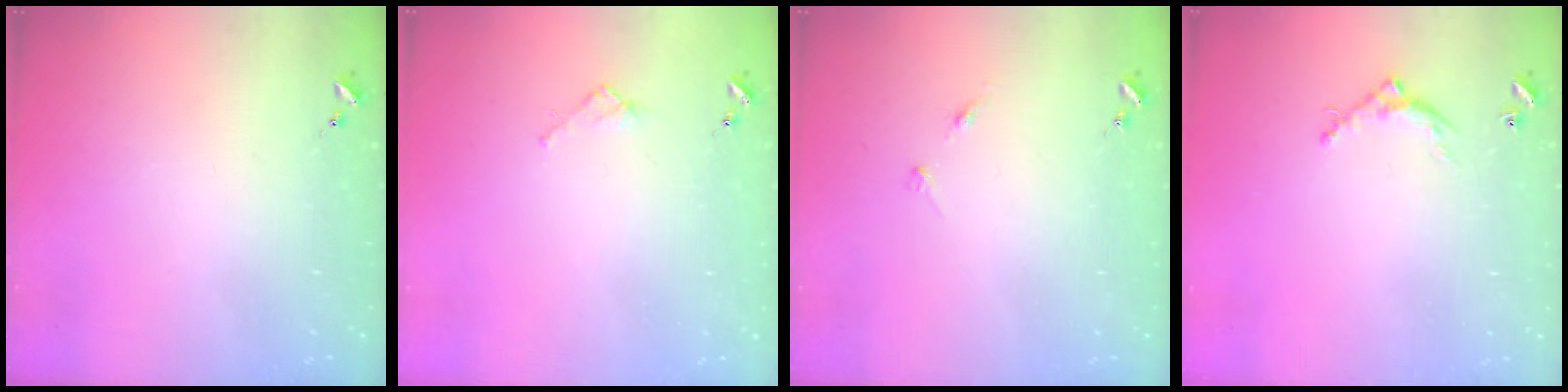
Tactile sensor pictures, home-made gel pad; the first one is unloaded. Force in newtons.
{"total": 2.4, "press": 2.3, "slide": 0.3}
{"total": 5.1, "press": 5.1, "slide": 0.6}
{"total": 6.0, "press": 6.0, "slide": 0.3}